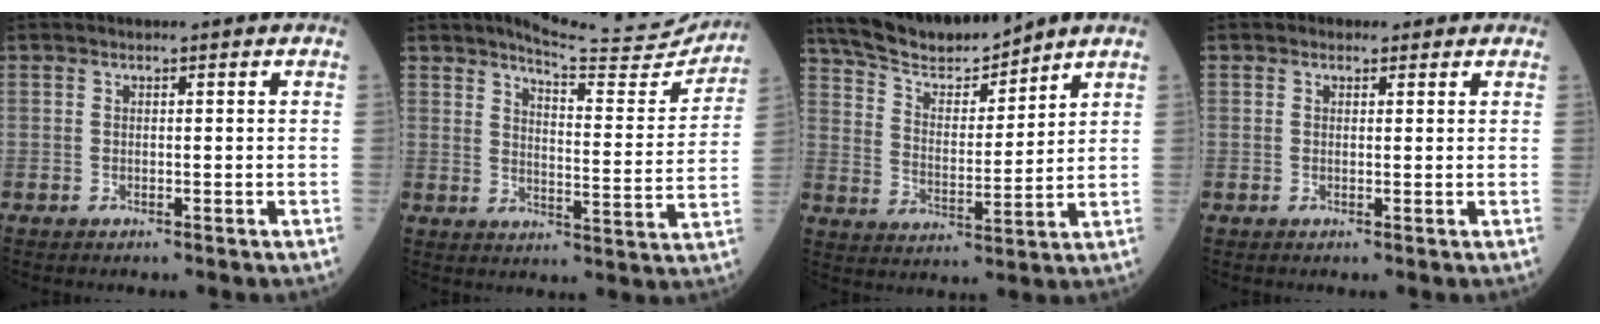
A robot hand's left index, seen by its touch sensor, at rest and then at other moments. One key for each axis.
{"total": 15.6, "fx": 14.7, "fy": 1.6, "fz": 4.8, "tx": -0.065, "ty": -0.049, "tz": 0.177}
{"total": 12.0, "fx": 11.1, "fy": 1.5, "fz": 4.3, "tx": -0.082, "ty": 0.007, "tz": 0.205}
{"total": 1.7, "fx": 1.1, "fy": 1.3, "fz": 0.3, "tx": -0.003, "ty": 0.006, "tz": 0.011}